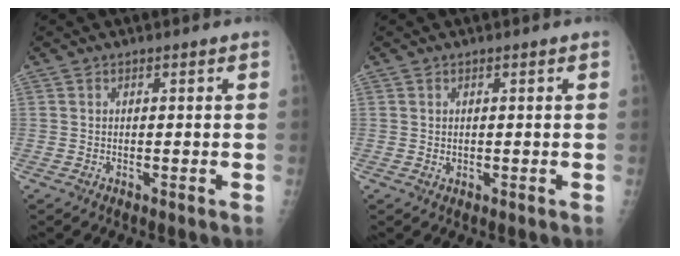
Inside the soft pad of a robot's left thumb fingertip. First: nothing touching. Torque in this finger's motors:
{"motor_torque": [-0.16, 0.03, 0.01, 0.00, 0.00]}